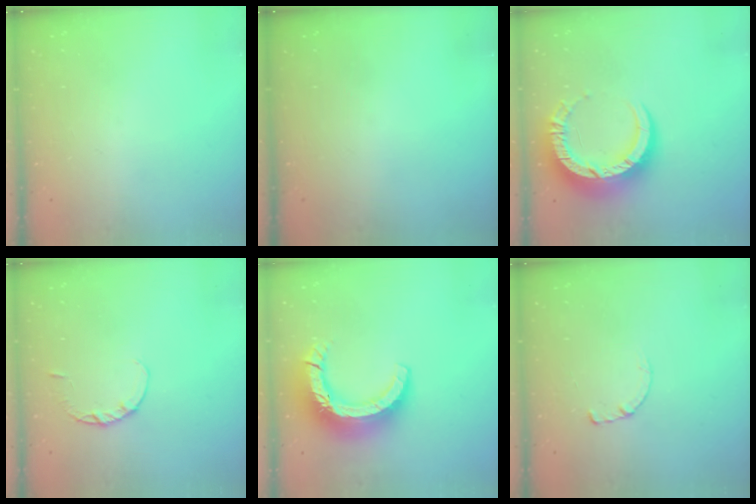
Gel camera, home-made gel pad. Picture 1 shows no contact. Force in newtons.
{"total": 0.0}
{"total": 13.7, "press": 13.6, "slide": 1.2}
{"total": 2.9, "press": 2.8, "slide": 0.4}
{"total": 16.1, "press": 16.0, "slide": 1.5}
{"total": 0.7, "press": 0.6, "slide": 0.2}